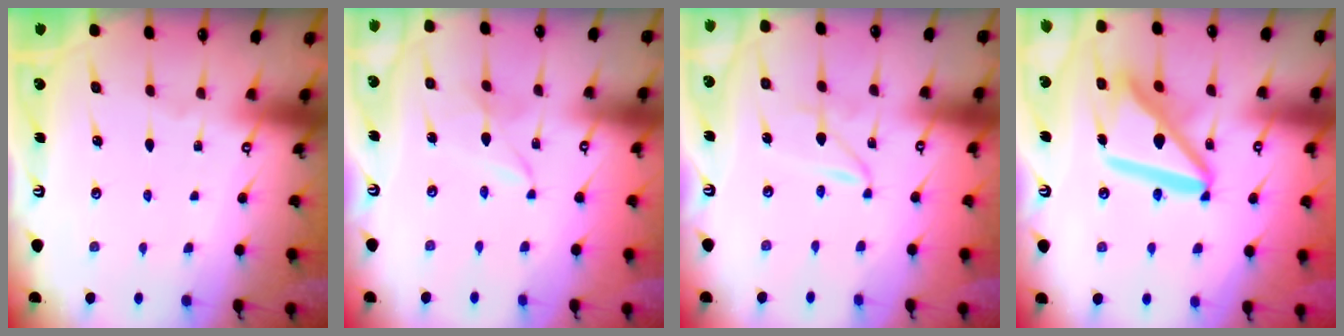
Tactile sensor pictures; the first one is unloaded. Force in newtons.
{"total": 2.5, "press": 2.5, "slide": 0.3}
{"total": 1.4, "press": 1.4, "slide": 0.2}
{"total": 15.2, "press": 15.1, "slide": 1.9}